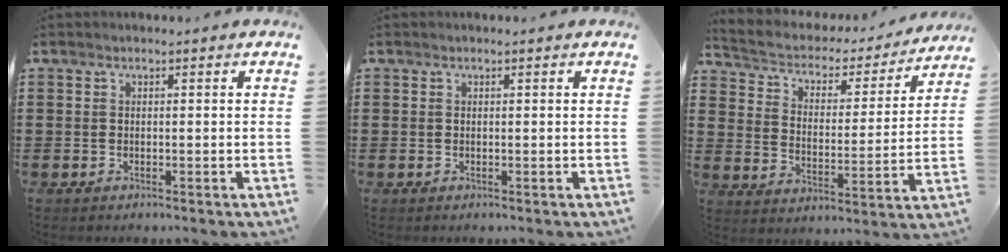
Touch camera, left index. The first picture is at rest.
{"total": 0.0}
{"total": 2.9, "force": [2.4, 1.6, 0.7], "torque": [-0.034, -0.022, 0.029]}